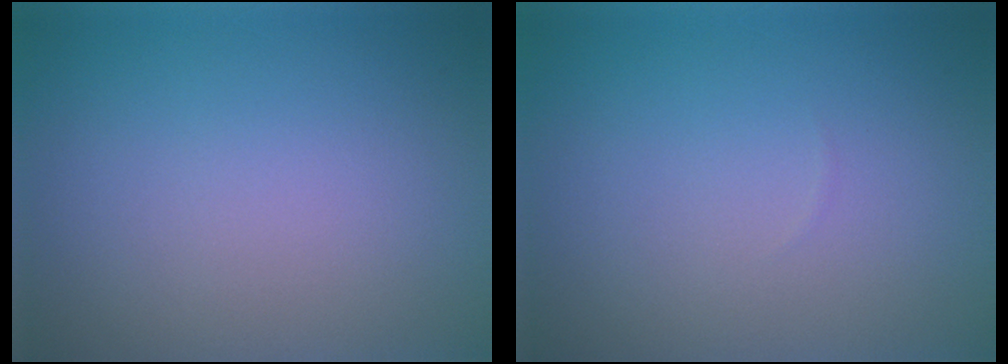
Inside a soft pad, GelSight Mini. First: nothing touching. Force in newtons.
{"total": 0.0}